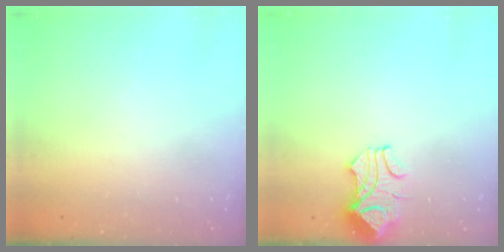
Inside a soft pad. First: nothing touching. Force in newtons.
{"total": 3.4, "press": 3.3, "slide": 1.0}